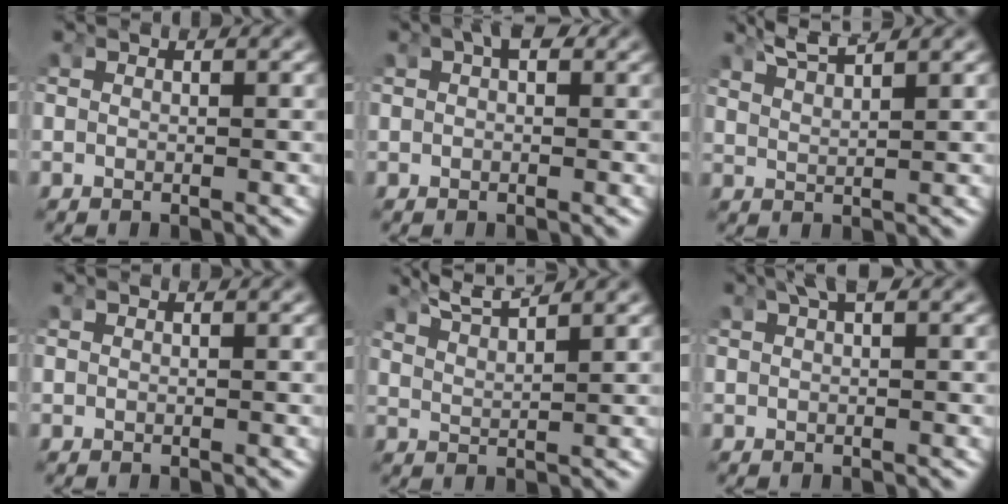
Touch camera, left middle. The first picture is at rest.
{"total": 1.4, "force": [0.7, 0.7, 1.0], "torque": [-0.012, 0.006, 0.008]}
{"total": 3.7, "force": [3.2, 0.8, 1.6], "torque": [-0.035, -0.003, 0.060]}
{"total": 0.0}
{"total": 4.6, "force": [3.9, 1.3, 2.2], "torque": [-0.047, 0.000, 0.066]}
{"total": 1.9, "force": [1.3, 0.5, 1.3], "torque": [-0.020, 0.008, 0.019]}